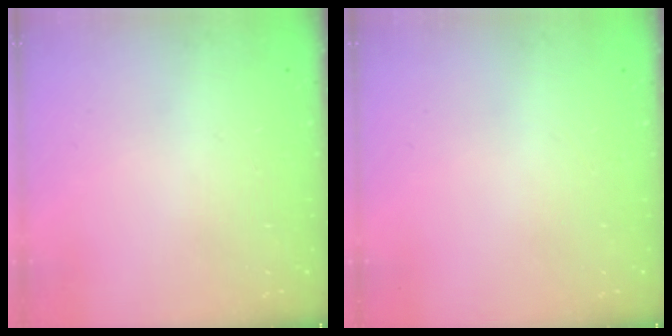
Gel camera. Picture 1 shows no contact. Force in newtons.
{"total": 0.0}